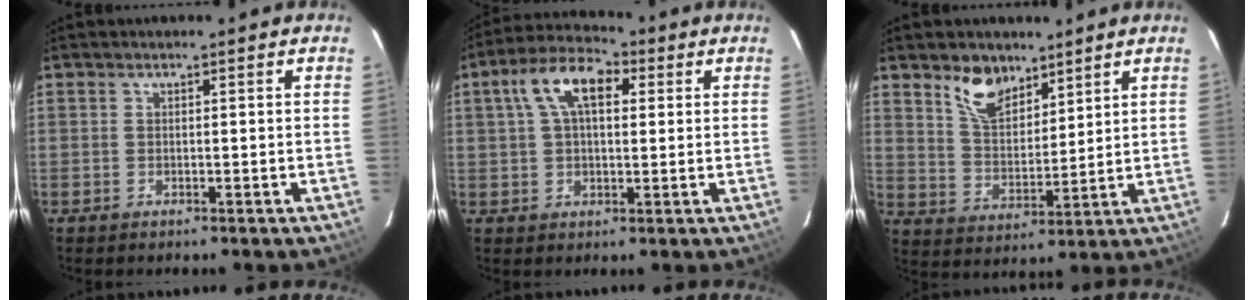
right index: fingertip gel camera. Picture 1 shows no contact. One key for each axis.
{"total": 10.2, "fx": 3.3, "fy": 5.4, "fz": 8.1, "tx": -0.151, "ty": 0.033, "tz": 0.052}
{"total": 9.0, "fx": 6.3, "fy": 4.6, "fz": 4.6, "tx": -0.078, "ty": 0.006, "tz": 0.123}